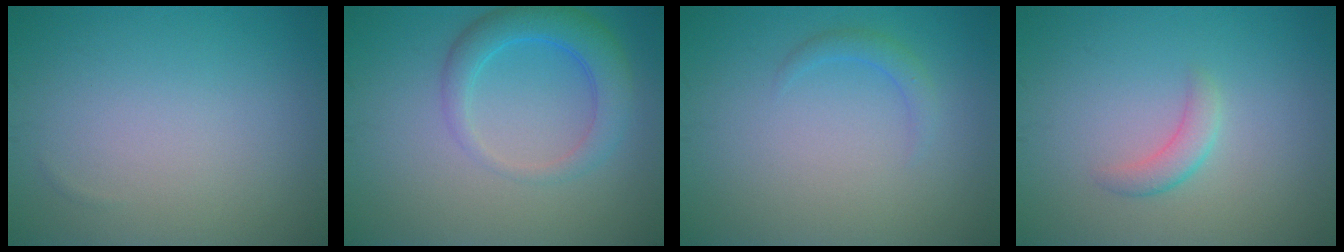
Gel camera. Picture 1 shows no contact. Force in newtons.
{"total": 4.1, "press": 4.1, "slide": 0.2}
{"total": 1.3, "press": 1.3, "slide": 0.1}
{"total": 1.8, "press": 1.8, "slide": 0.1}